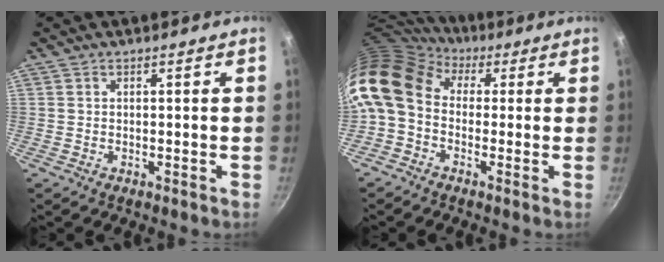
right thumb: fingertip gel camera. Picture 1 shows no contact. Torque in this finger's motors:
{"motor_torque": [-0.02, 1.90, 1.47, -1.30, 0.47]}